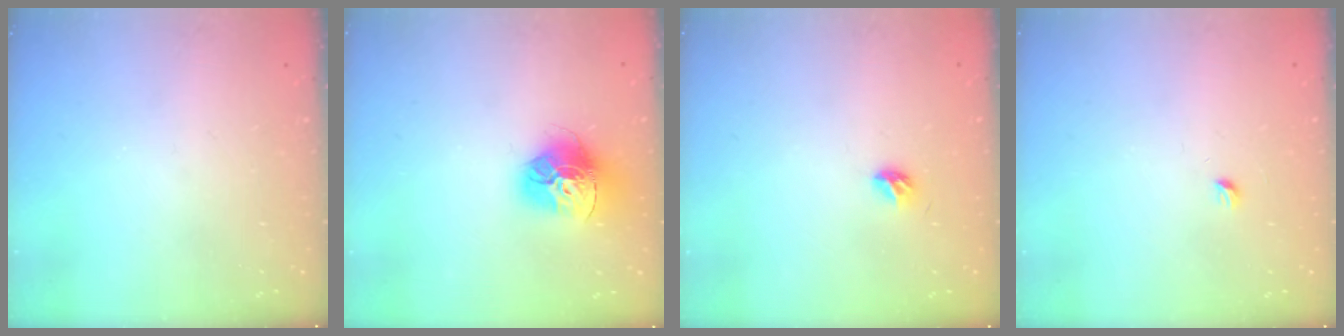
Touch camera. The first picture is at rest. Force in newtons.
{"total": 15.5, "press": 15.4, "slide": 1.7}
{"total": 4.0, "press": 3.9, "slide": 1.0}
{"total": 2.9, "press": 2.9, "slide": 0.4}